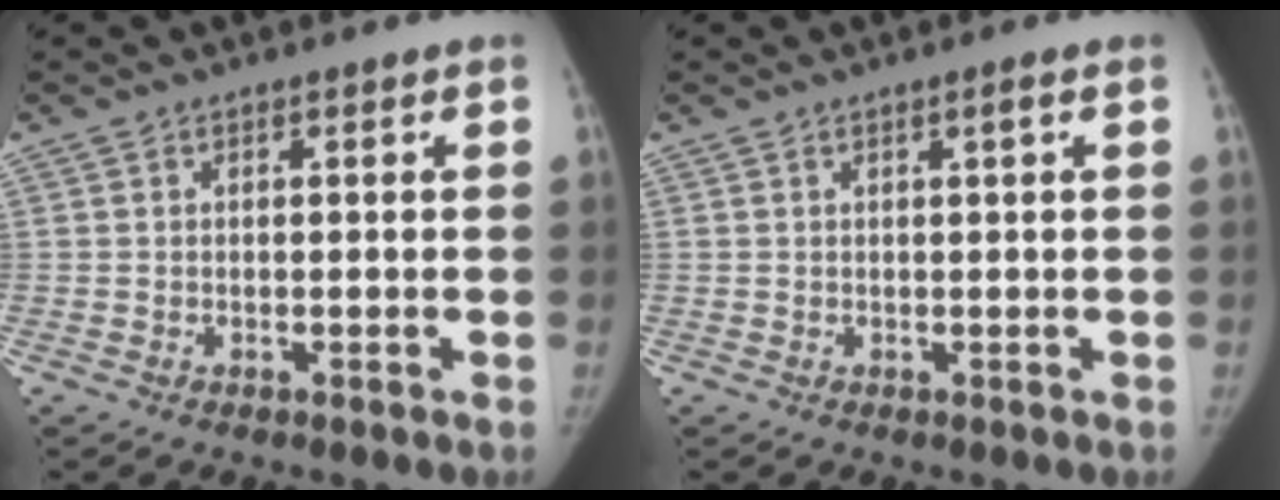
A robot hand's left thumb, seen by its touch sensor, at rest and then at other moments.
{"total": 0.9, "force": [0.3, -0.1, 0.8], "torque": [-0.011, 0.001, 0.005]}